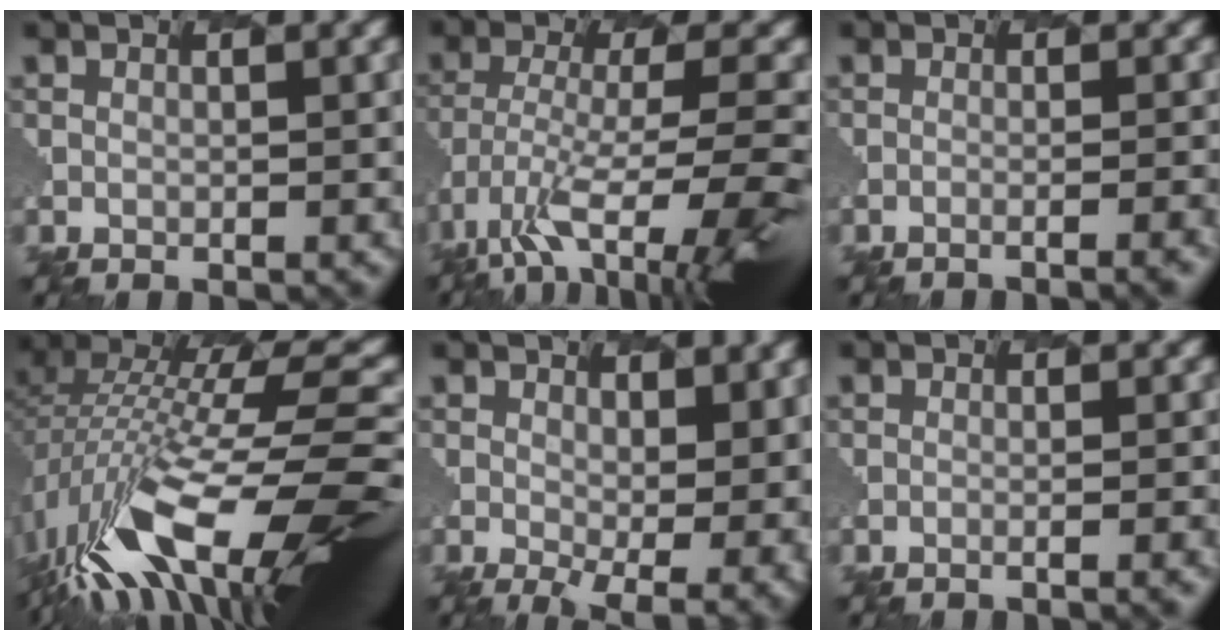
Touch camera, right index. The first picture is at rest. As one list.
[{"total": 9.1, "force": [-6.2, 2.4, 6.2], "torque": [-0.124, -0.004, -0.098]}, {"total": 3.3, "force": [-1.5, 1.2, 2.7], "torque": [-0.009, 0.012, -0.035]}, {"total": 13.3, "force": [-6.0, 4.2, 11.1], "torque": [-0.222, 0.022, -0.113]}, {"total": 5.8, "force": [0.1, 2.7, 5.2], "torque": [-0.080, -0.022, 0.012]}, {"total": 2.0, "force": [-0.7, 0.9, 1.7], "torque": [-0.002, 0.010, -0.028]}]